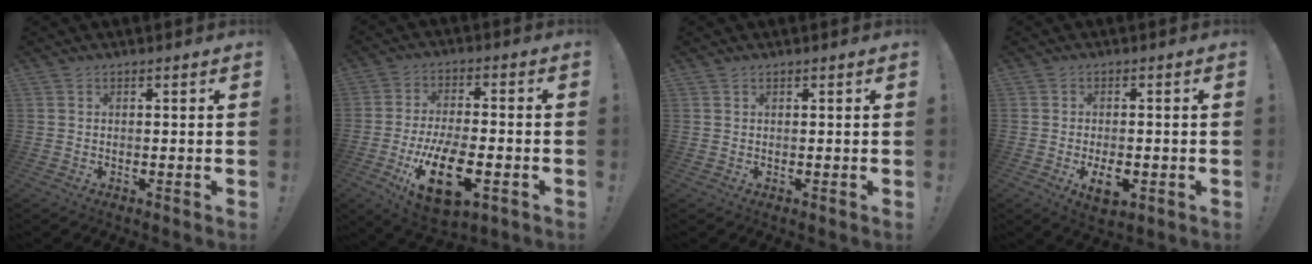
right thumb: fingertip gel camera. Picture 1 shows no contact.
{"total": 17.3, "force": [-6.4, 8.1, 13.9], "torque": [-0.242, 0.019, -0.100]}
{"total": 0.0}
{"total": 6.5, "force": [-2.3, 3.1, 5.2], "torque": [-0.088, 0.001, -0.037]}